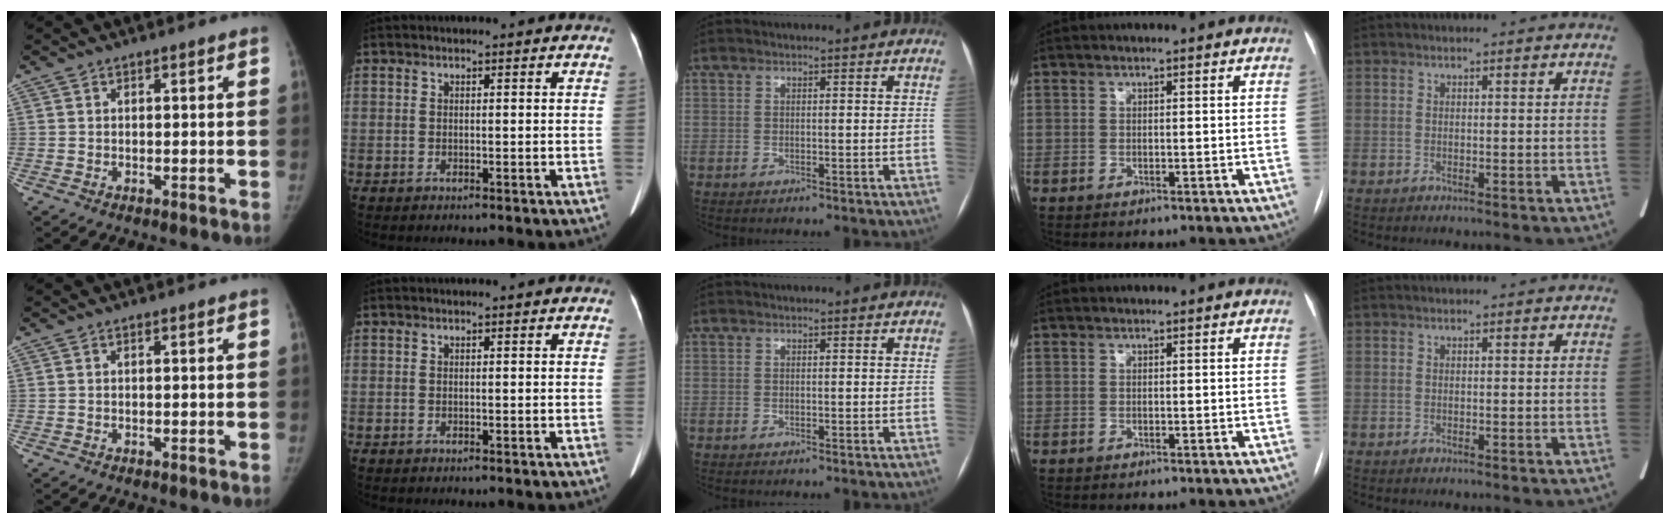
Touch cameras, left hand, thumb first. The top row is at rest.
{}